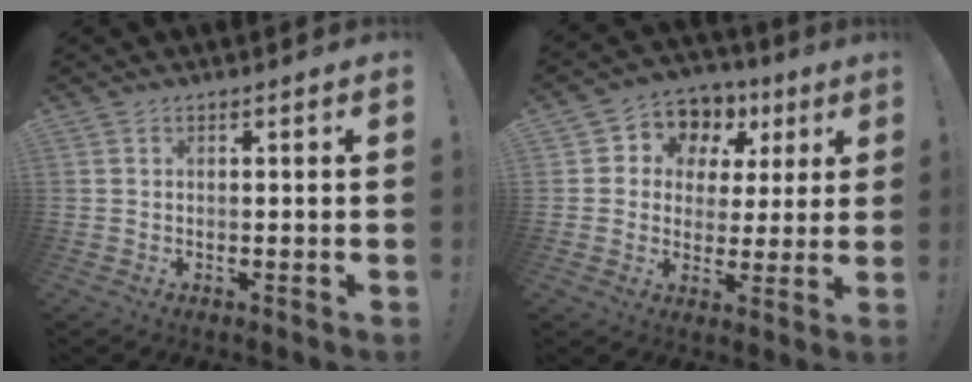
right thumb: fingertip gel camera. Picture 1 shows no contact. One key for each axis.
{"total": 7.9, "fx": 2.5, "fy": 7.1, "fz": 2.4, "tx": -0.032, "ty": -0.022, "tz": 0.049}